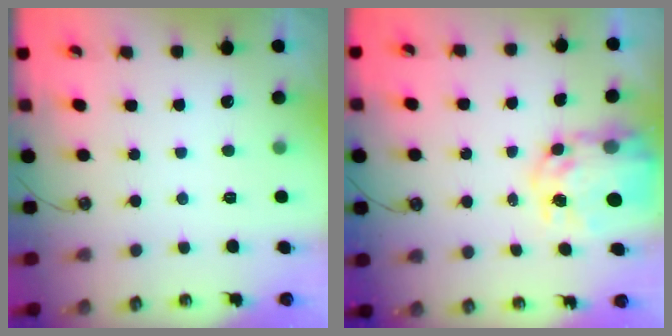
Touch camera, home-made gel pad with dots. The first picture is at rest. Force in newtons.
{"total": 10.6, "press": 10.5, "slide": 0.8}